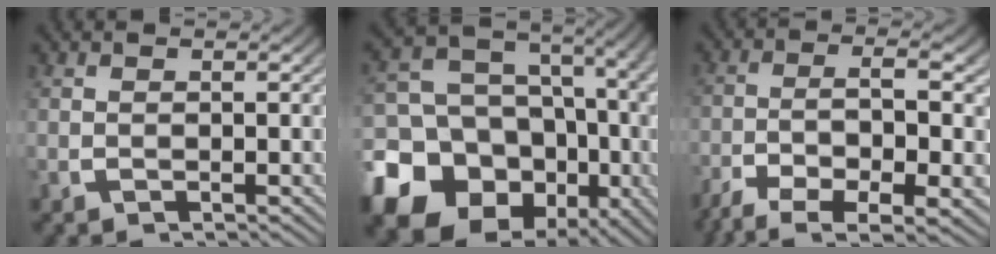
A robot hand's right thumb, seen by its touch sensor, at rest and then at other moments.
{"total": 20.3, "force": [-8.4, 15.9, 9.5], "torque": [-0.209, -0.083, -0.124]}
{"total": 10.1, "force": [-5.3, 4.8, 7.2], "torque": [-0.141, -0.041, -0.063]}